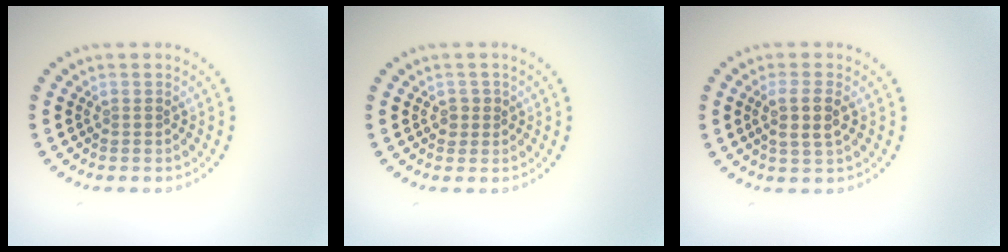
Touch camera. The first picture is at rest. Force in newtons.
{"total": 1.0, "press": 1.0, "slide": 0.4}
{"total": 2.6, "press": 2.4, "slide": 1.0}